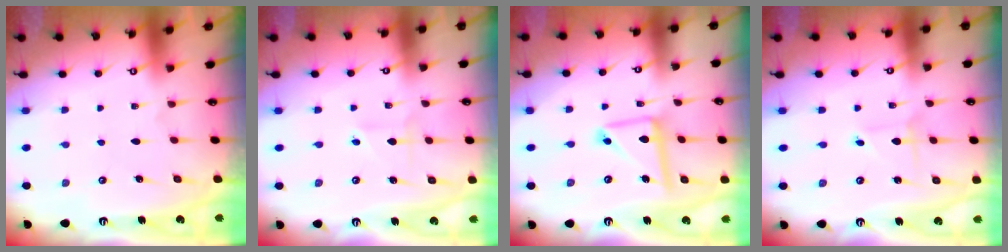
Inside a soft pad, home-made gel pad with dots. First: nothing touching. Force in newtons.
{"total": 2.0, "press": 1.9, "slide": 0.5}
{"total": 11.5, "press": 11.4, "slide": 1.2}
{"total": 0.9, "press": 0.9, "slide": 0.0}